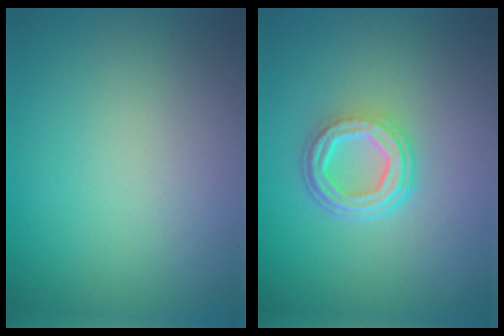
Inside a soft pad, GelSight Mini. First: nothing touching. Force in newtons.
{"total": 4.3, "press": 3.1, "slide": 2.9}